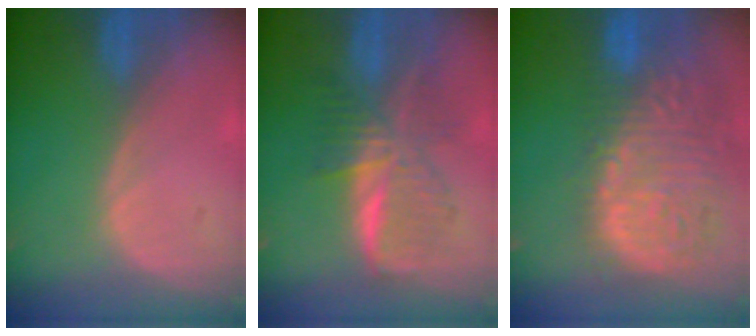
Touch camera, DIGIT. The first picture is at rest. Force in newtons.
{"total": 7.2, "press": 7.2, "slide": 0.2}
{"total": 15.3, "press": 12.7, "slide": 8.5}